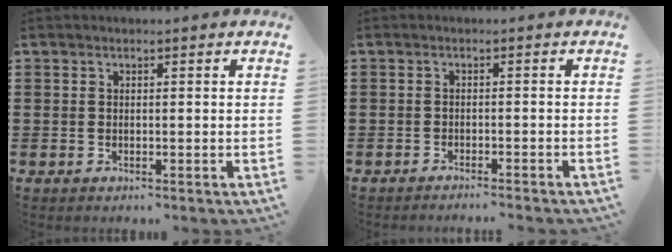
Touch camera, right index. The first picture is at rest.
{"total": 1.7, "force": [-1.7, -0.5, 0.1], "torque": [-0.003, 0.001, -0.033]}